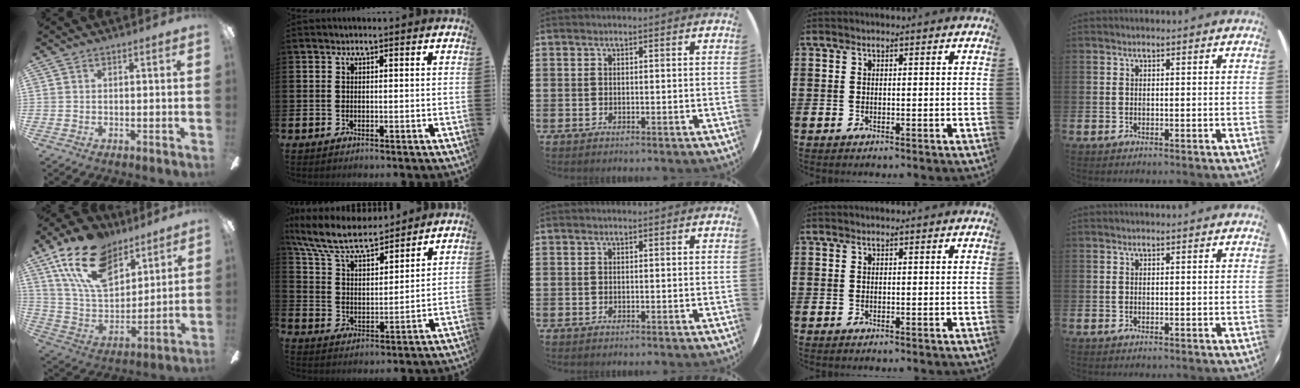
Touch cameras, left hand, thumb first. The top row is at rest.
{"thumb": {"total": 20.3, "force": [12.4, 11.5, 11.3], "torque": [-0.218, -0.052, 0.227]}, "index": {"total": 8.2, "force": [7.4, 1.9, 3.0], "torque": [-0.095, -0.044, 0.133]}}